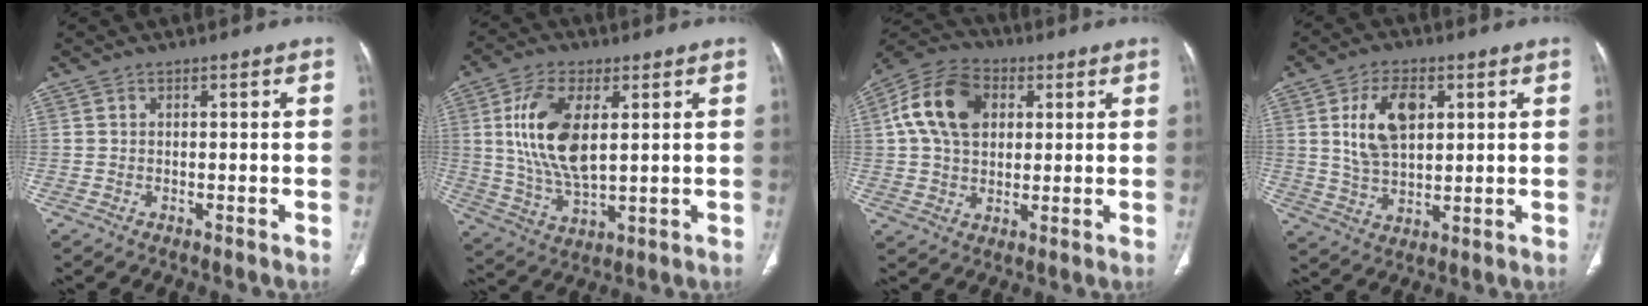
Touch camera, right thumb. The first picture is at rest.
{"total": 14.2, "force": [3.2, 7.1, 11.9], "torque": [-0.231, -0.015, 0.067]}
{"total": 14.4, "force": [3.5, 10.2, 9.5], "torque": [-0.158, 0.011, 0.052]}
{"total": 11.2, "force": [3.2, 6.7, 8.3], "torque": [-0.135, -0.008, 0.065]}